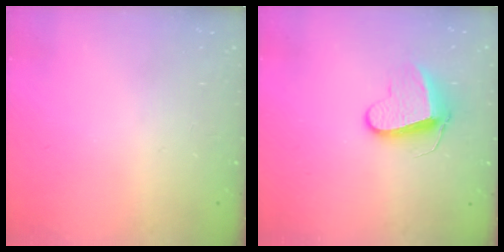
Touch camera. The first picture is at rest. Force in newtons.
{"total": 10.3, "press": 10.2, "slide": 0.9}